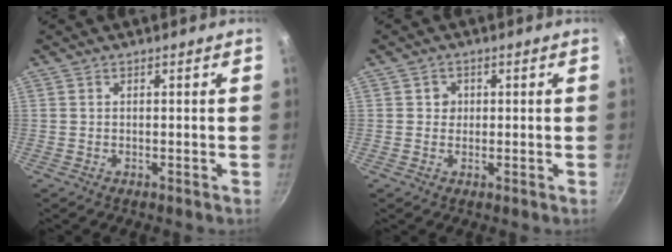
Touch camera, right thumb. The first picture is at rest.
{"total": 1.9, "force": [0.2, 1.9, 0.4], "torque": [0.007, 0.001, 0.000]}